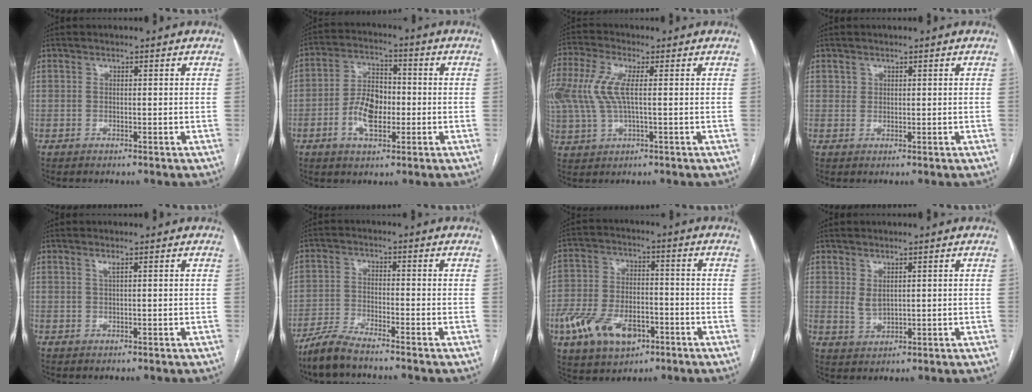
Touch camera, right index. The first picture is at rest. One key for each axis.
{"total": 8.4, "fx": -2.1, "fy": 4.4, "fz": 6.9, "tx": -0.142, "ty": 0.011, "tz": -0.035}
{"total": 13.8, "fx": 2.0, "fy": 6.2, "fz": 12.1, "tx": -0.310, "ty": 0.011, "tz": 0.037}
{"total": 0.9, "fx": 0.5, "fy": 0.8, "fz": 0.1, "tx": 0.011, "ty": 0.000, "tz": 0.005}
{"total": 1.0, "fx": 0.5, "fy": -0.1, "fz": 0.8, "tx": -0.021, "ty": 0.002, "tz": 0.011}
{"total": 5.4, "fx": -4.8, "fy": 0.3, "fz": 2.5, "tx": -0.053, "ty": -0.017, "tz": -0.100}
{"total": 13.4, "fx": -6.0, "fy": 7.5, "fz": 9.4, "tx": -0.185, "ty": 0.006, "tz": -0.098}
{"total": 2.6, "fx": 1.1, "fy": 1.4, "fz": 1.9, "tx": -0.041, "ty": -0.002, "tz": 0.031}